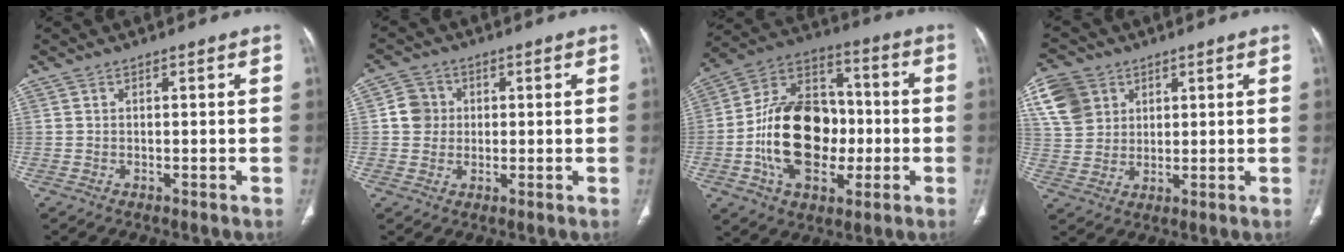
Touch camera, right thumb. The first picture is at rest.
{"total": 4.9, "force": [0.5, 4.6, 1.4], "torque": [-0.003, 0.005, 0.005]}
{"total": 21.9, "force": [-3.2, 14.6, 15.9], "torque": [-0.238, 0.031, -0.048]}
{"total": 9.7, "force": [4.1, 7.9, 3.9], "torque": [-0.066, -0.001, 0.086]}